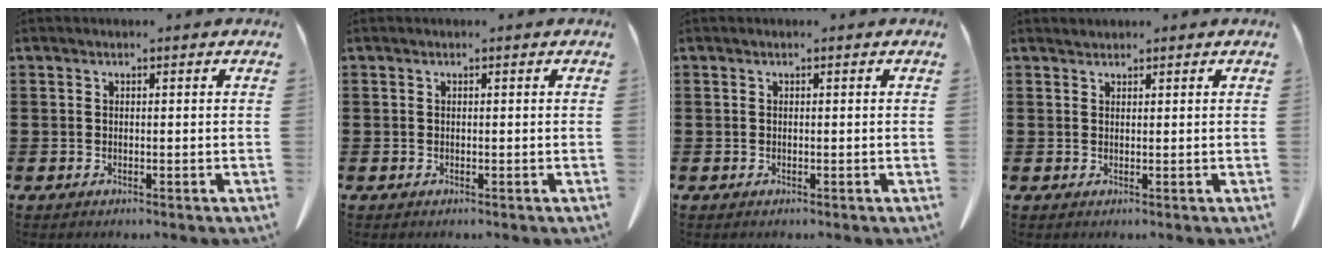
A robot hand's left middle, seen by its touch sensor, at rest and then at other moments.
{"total": 0.0}
{"total": 0.0}
{"total": 0.8, "force": [0.8, 0.2, 0.0], "torque": [-0.002, -0.001, 0.017]}